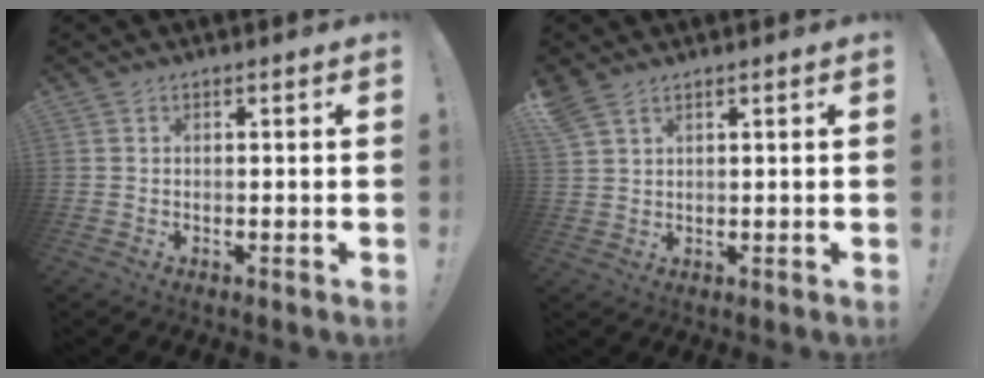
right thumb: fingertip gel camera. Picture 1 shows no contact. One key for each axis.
{"total": 3.9, "fx": 2.9, "fy": 1.7, "fz": 1.9, "tx": -0.042, "ty": -0.011, "tz": 0.059}